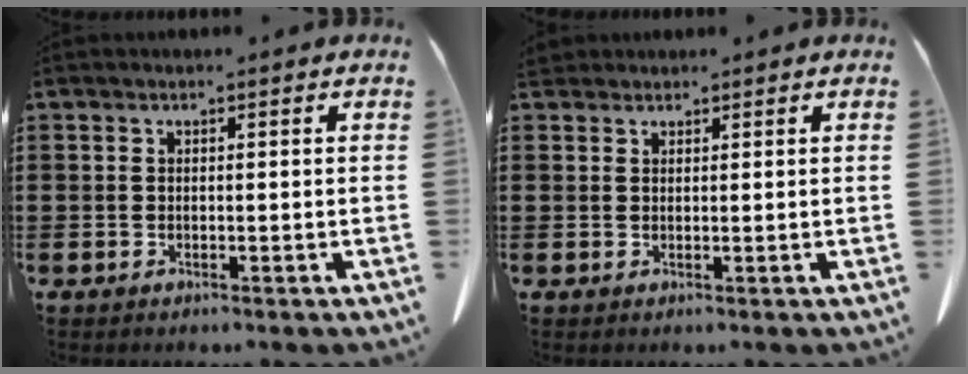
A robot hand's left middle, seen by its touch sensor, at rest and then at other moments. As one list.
[{"total": 1.4, "force": [1.3, 0.5, 0.2], "torque": [-0.010, 0.001, 0.028]}]